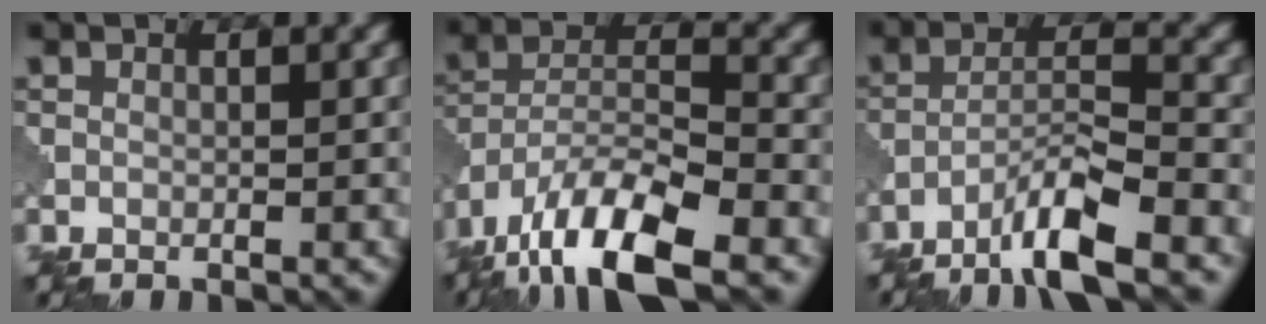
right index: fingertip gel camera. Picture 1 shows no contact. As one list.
[{"total": 11.7, "force": [-8.0, 3.7, 7.6], "torque": [-0.135, 0.000, -0.156]}, {"total": 6.2, "force": [-4.3, 0.7, 4.4], "torque": [-0.075, 0.005, -0.087]}]